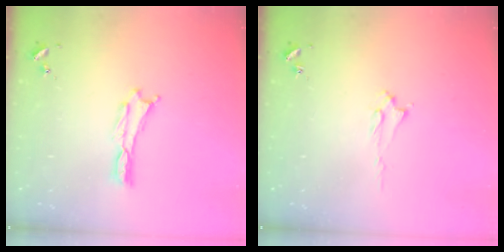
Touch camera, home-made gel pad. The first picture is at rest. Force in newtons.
{"total": 1.9, "press": 1.8, "slide": 0.4}